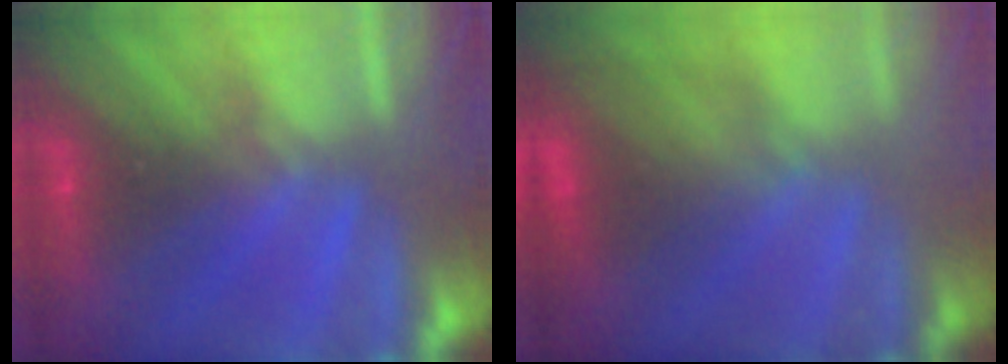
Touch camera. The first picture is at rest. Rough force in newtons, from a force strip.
{"total": 3.2}